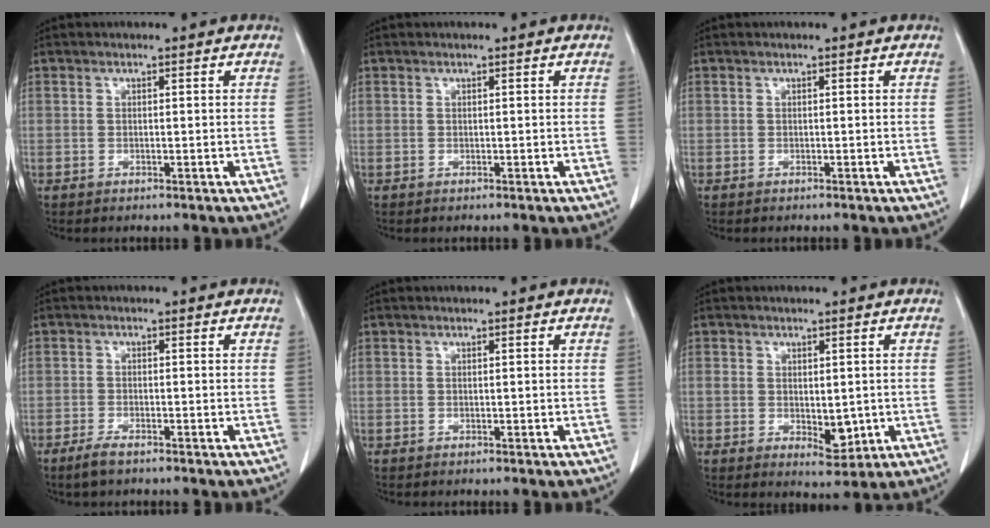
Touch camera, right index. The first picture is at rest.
{"total": 0.0}
{"total": 0.0}
{"total": 2.6, "force": [-2.0, 0.5, 1.6], "torque": [-0.039, -0.004, -0.036]}
{"total": 0.0}
{"total": 4.8, "force": [-0.3, 2.9, 3.9], "torque": [-0.050, -0.004, 0.010]}